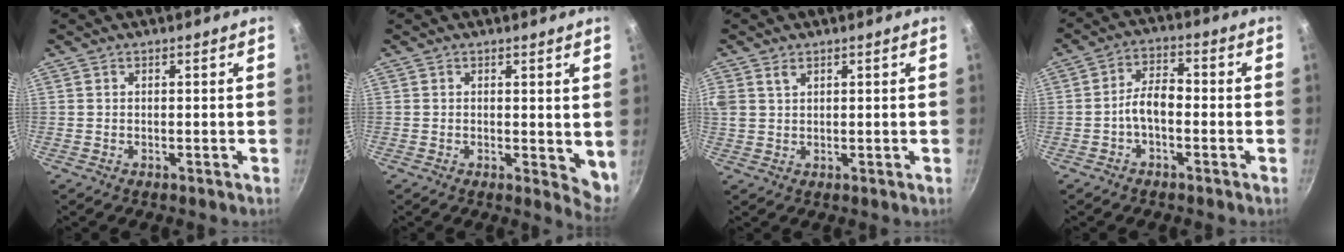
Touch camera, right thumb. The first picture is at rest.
{"total": 4.9, "force": [1.1, 2.6, 3.9], "torque": [-0.041, -0.010, 0.016]}
{"total": 4.1, "force": [2.1, 2.7, 2.2], "torque": [-0.046, 0.006, 0.047]}
{"total": 5.5, "force": [-1.7, 2.9, 4.4], "torque": [-0.070, 0.030, -0.037]}